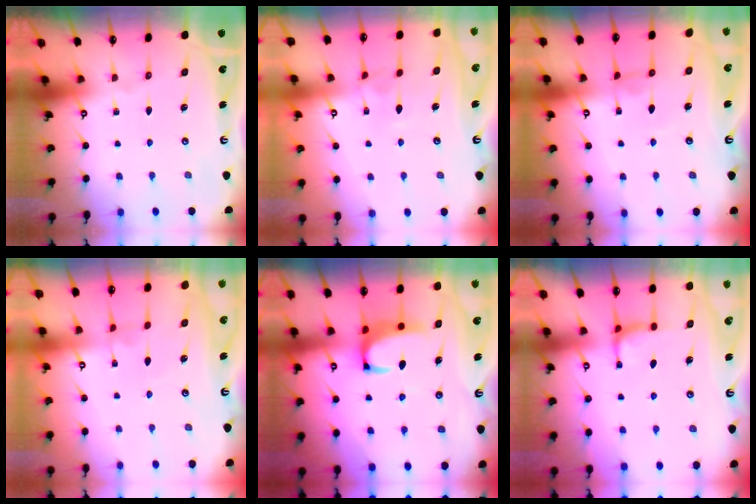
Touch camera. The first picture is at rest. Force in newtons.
{"total": 2.7, "press": 2.7, "slide": 0.4}
{"total": 0.8, "press": 0.7, "slide": 0.5}
{"total": 2.9, "press": 2.9, "slide": 0.4}
{"total": 2.1, "press": 1.9, "slide": 1.0}
{"total": 0.7, "press": 0.4, "slide": 0.6}